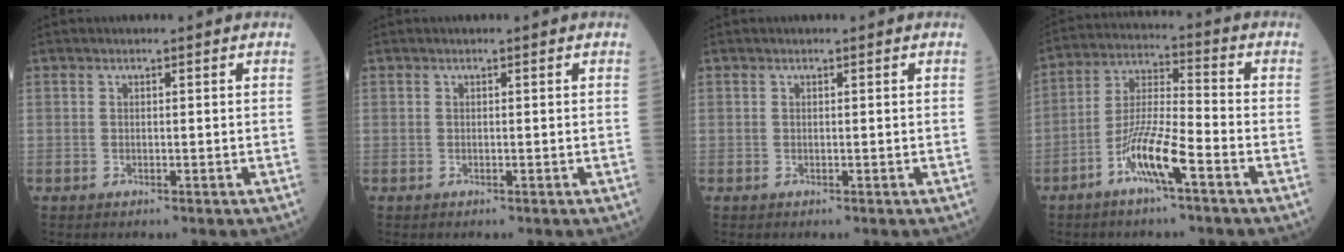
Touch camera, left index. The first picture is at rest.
{"total": 0.0}
{"total": 0.0}
{"total": 9.2, "force": [-5.0, 0.9, 7.7], "torque": [-0.159, -0.001, -0.098]}